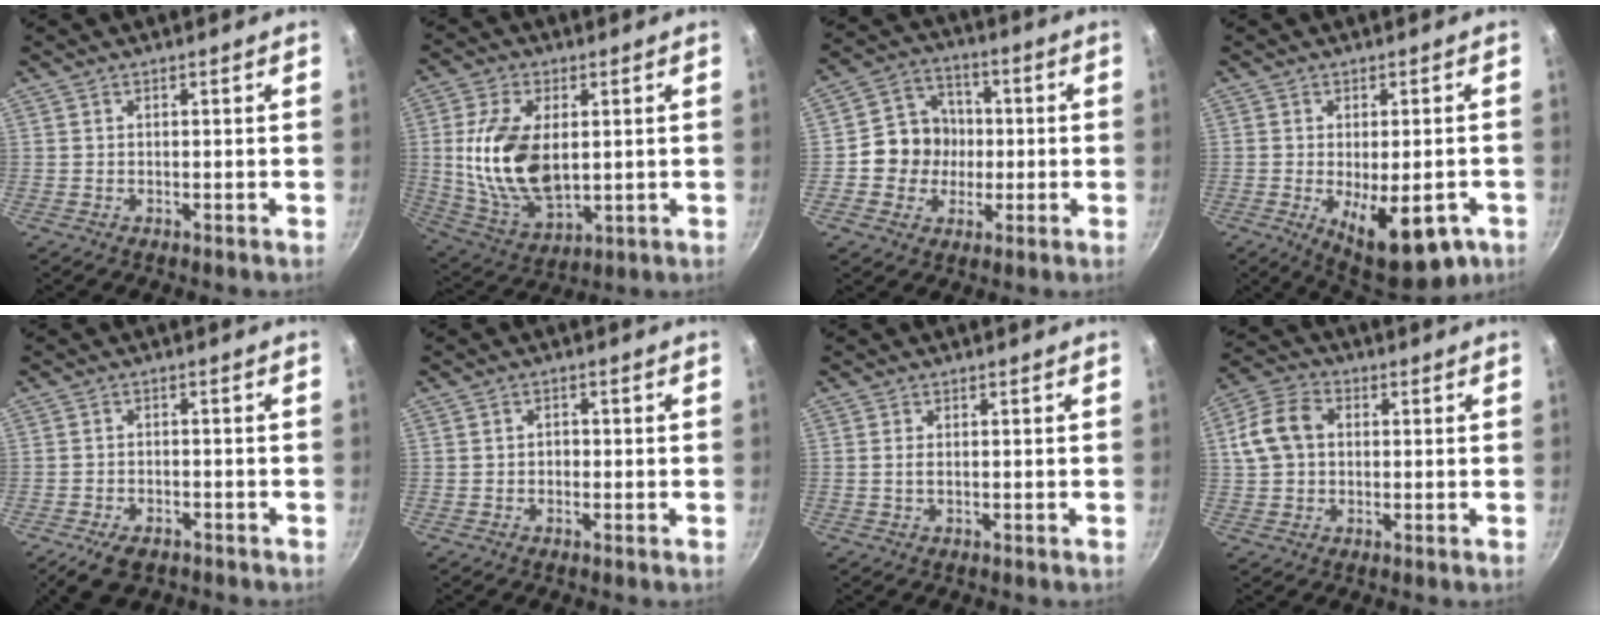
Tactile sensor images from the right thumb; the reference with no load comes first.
{"total": 16.5, "force": [1.6, 9.4, 13.5], "torque": [-0.246, -0.014, 0.041]}
{"total": 10.6, "force": [-0.7, 9.7, 4.2], "torque": [-0.033, 0.023, -0.028]}
{"total": 14.4, "force": [-5.4, 6.0, 11.9], "torque": [-0.131, -0.001, -0.061]}
{"total": 6.0, "force": [-3.8, 3.1, 3.5], "torque": [-0.065, 0.014, -0.060]}
{"total": 1.7, "force": [-0.3, 1.4, 0.8], "torque": [-0.009, 0.005, -0.007]}
{"total": 1.2, "force": [0.0, 0.6, 1.0], "torque": [-0.021, 0.001, 0.000]}
{"total": 9.5, "force": [1.3, 7.2, 6.2], "torque": [-0.105, 0.020, 0.011]}